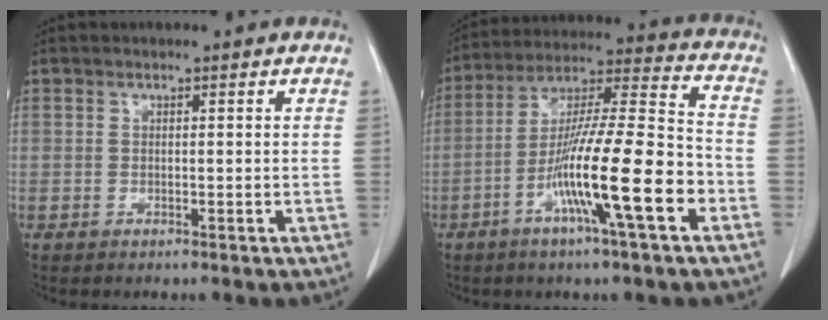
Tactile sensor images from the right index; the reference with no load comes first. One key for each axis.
{"total": 17.2, "fx": -6.6, "fy": 0.5, "fz": 15.9, "tx": -0.281, "ty": -0.008, "tz": -0.117}